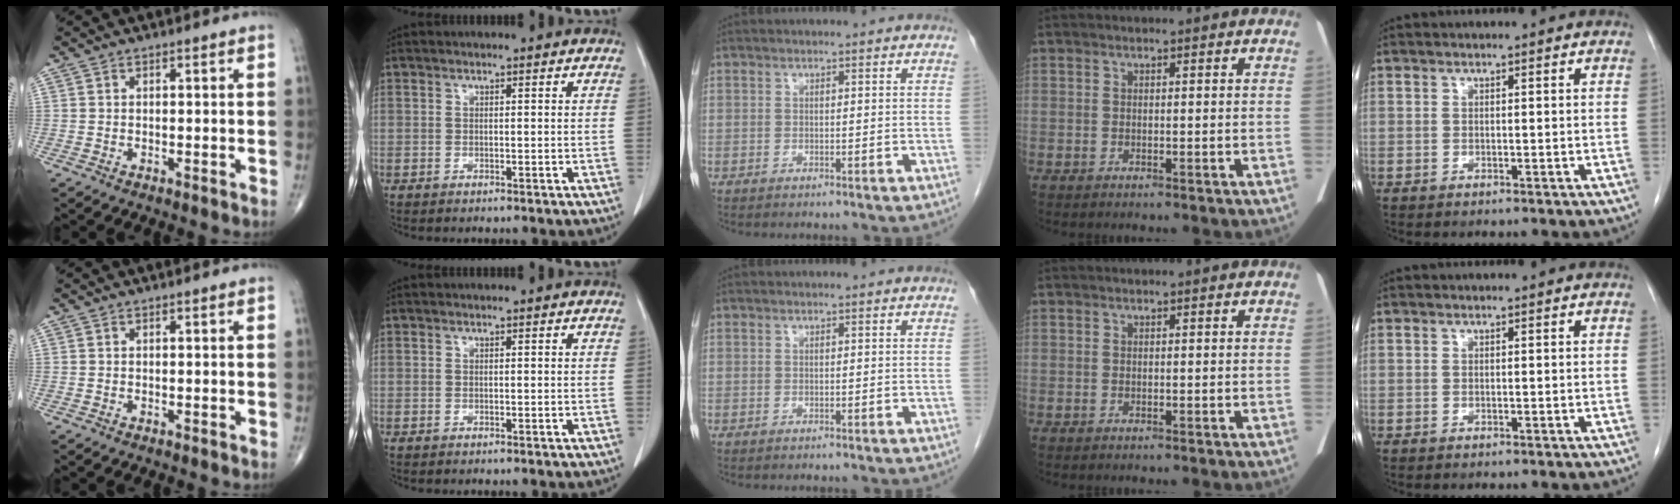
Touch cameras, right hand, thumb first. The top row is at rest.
{}